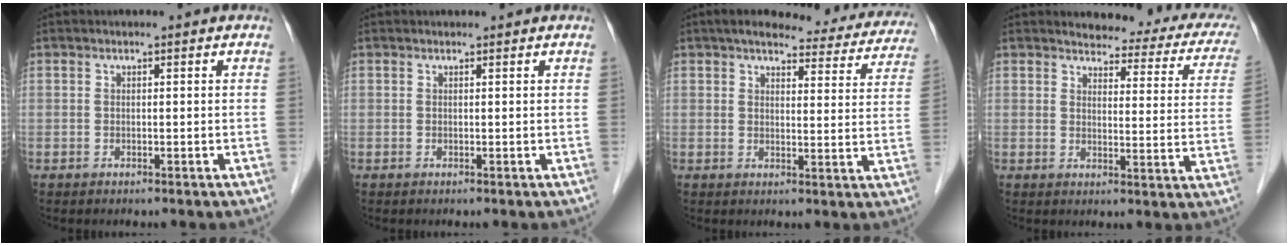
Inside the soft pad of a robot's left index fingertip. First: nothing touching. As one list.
[{"total": 0.9, "force": [0.9, -0.1, 0.2], "torque": [-0.006, 0.009, 0.016]}, {"total": 17.9, "force": [15.8, 4.7, 7.1], "torque": [-0.072, 0.003, 0.172]}, {"total": 15.7, "force": [13.8, 4.1, 6.1], "torque": [-0.044, -0.030, 0.132]}]